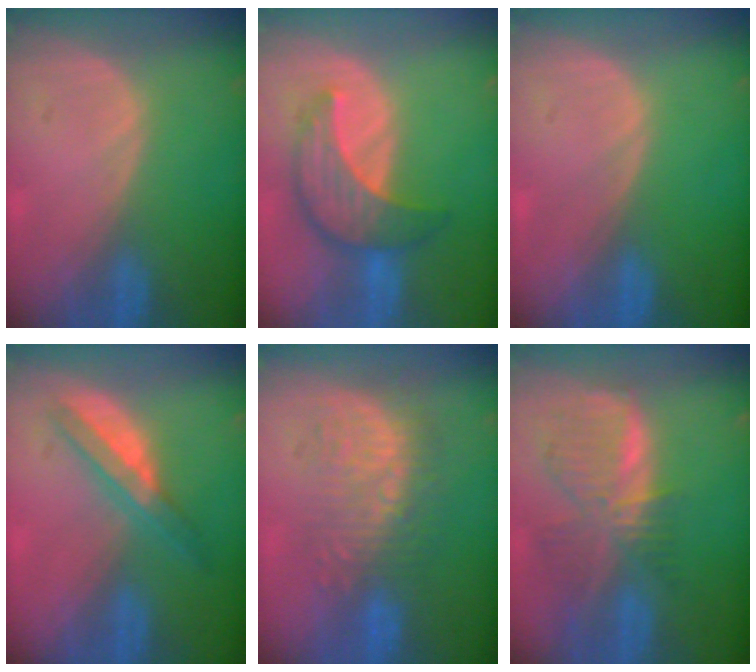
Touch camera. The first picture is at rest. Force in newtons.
{"total": 8.0, "press": 7.6, "slide": 2.4}
{"total": 0.0}
{"total": 5.2, "press": 5.0, "slide": 1.5}
{"total": 8.9, "press": 8.6, "slide": 2.3}
{"total": 8.7, "press": 7.5, "slide": 4.3}